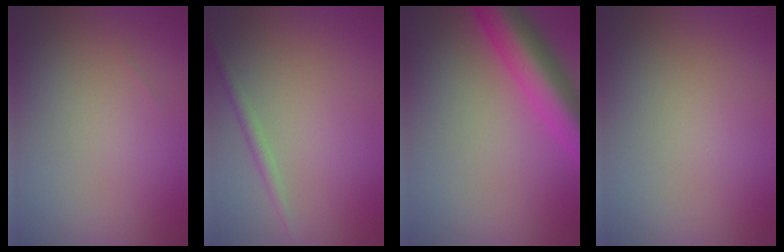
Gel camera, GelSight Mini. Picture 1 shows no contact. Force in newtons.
{"total": 1.2, "press": 1.1, "slide": 0.1}
{"total": 7.3, "press": 7.3, "slide": 0.3}
{"total": 0.0}